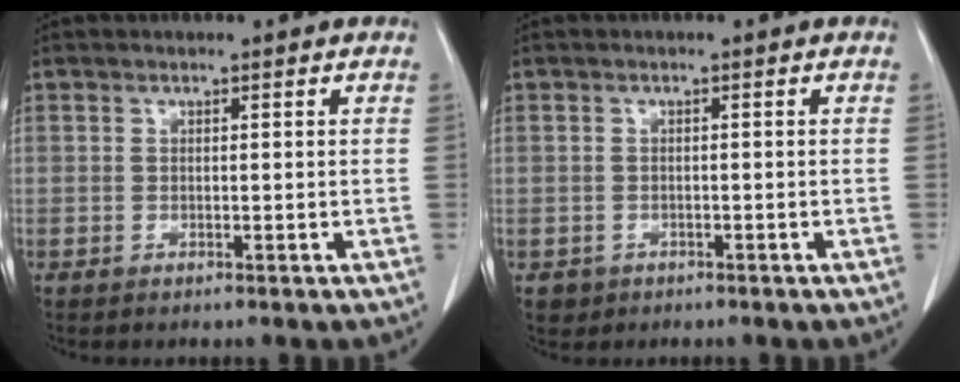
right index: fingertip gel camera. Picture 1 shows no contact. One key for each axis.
{"total": 1.7, "fx": -0.8, "fy": 1.5, "fz": 0.0, "tx": -0.004, "ty": 0.006, "tz": -0.009}